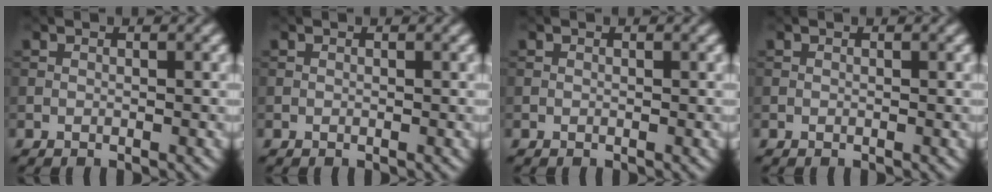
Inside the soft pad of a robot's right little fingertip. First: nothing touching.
{"total": 0.0}
{"total": 0.0}
{"total": 0.0}